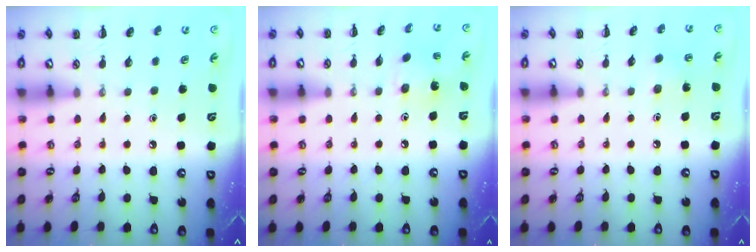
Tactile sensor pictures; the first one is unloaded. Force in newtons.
{"total": 2.3, "press": 2.2, "slide": 0.5}
{"total": 3.5, "press": 3.4, "slide": 0.9}